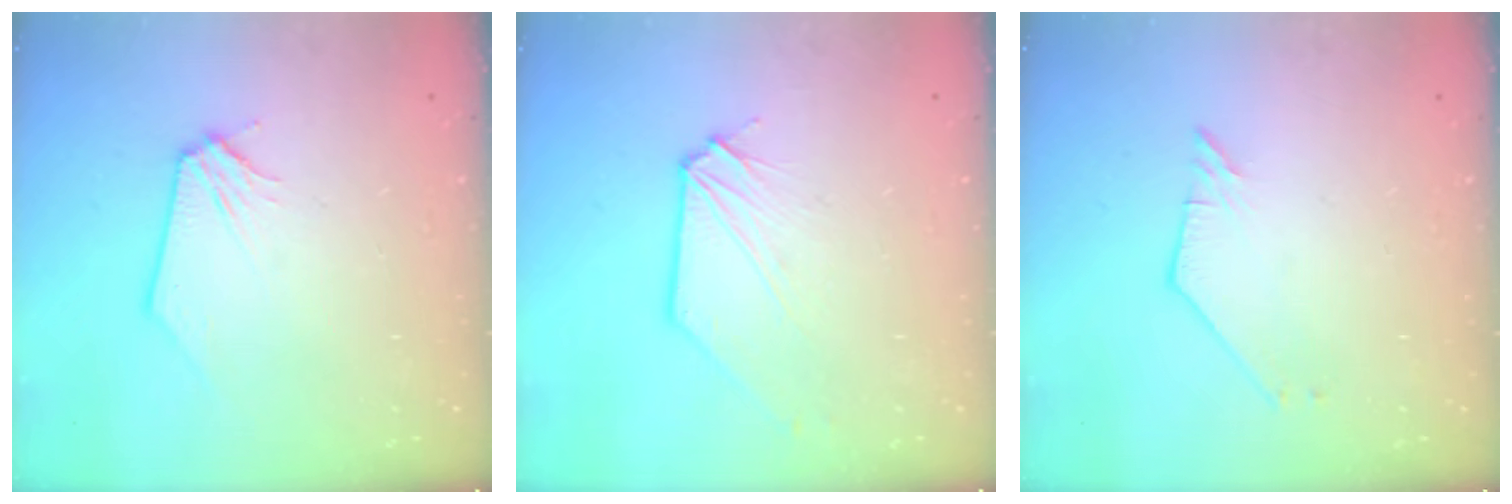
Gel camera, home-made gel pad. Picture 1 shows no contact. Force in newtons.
{"total": 1.1, "press": 1.1, "slide": 0.1}
{"total": 2.1, "press": 2.1, "slide": 0.1}